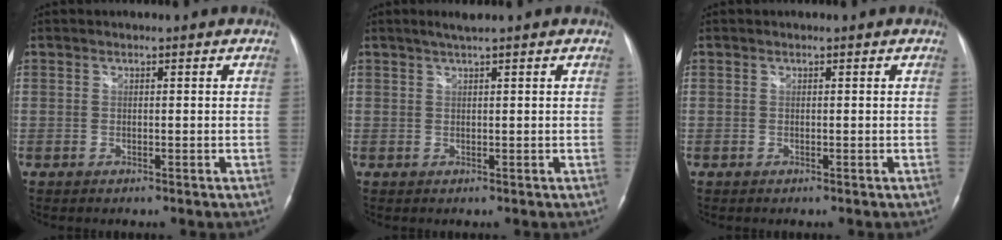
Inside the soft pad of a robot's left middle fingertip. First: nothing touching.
{"total": 1.9, "force": [1.4, -0.3, 1.3], "torque": [-0.030, 0.005, 0.027]}
{"total": 0.0}